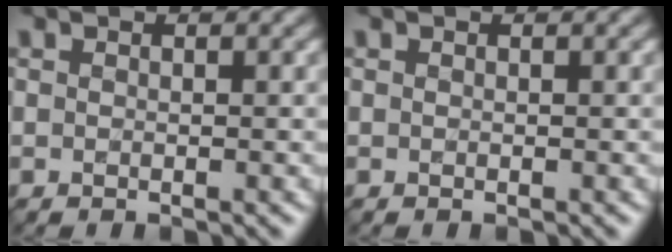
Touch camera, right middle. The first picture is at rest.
{"total": 0.0}